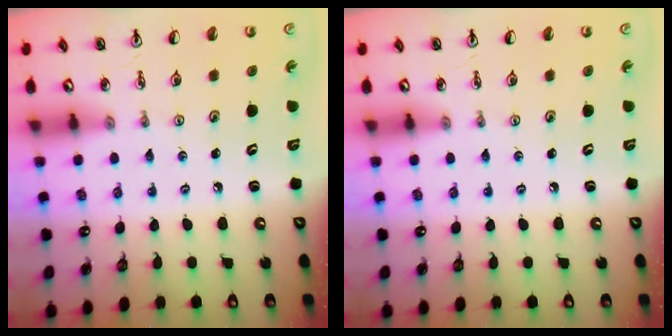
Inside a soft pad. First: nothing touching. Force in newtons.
{"total": 0.0}